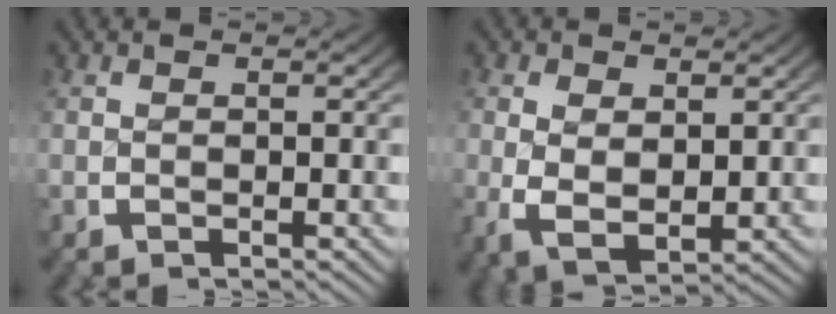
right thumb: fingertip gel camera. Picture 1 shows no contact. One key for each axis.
{"total": 4.5, "fx": -0.5, "fy": 3.1, "fz": 3.3, "tx": -0.081, "ty": -0.032, "tz": 0.007}